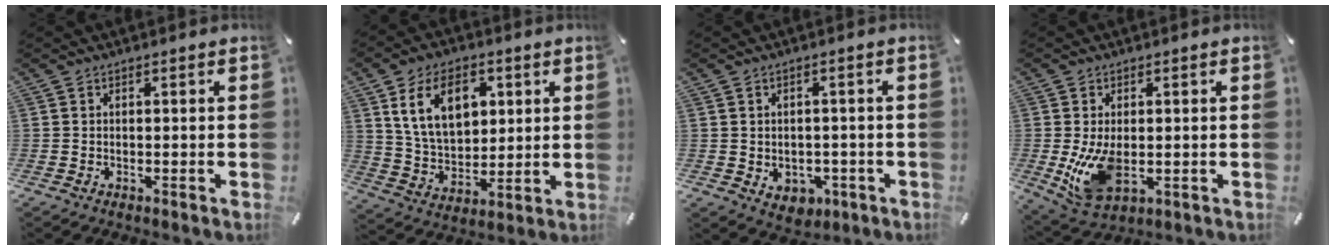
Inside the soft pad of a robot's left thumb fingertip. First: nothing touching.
{"total": 13.9, "force": [5.4, 9.4, 8.7], "torque": [-0.158, 0.003, 0.098]}
{"total": 4.2, "force": [-1.0, 3.6, 2.0], "torque": [-0.018, 0.002, -0.018]}
{"total": 9.7, "force": [-0.5, 5.9, 7.7], "torque": [-0.159, -0.014, -0.006]}